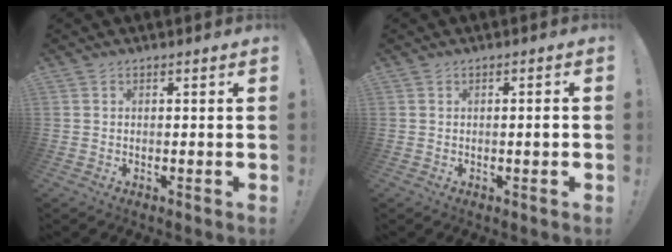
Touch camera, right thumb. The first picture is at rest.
{"total": 2.0, "force": [-0.5, -0.1, 2.0], "torque": [-0.035, 0.003, -0.010]}